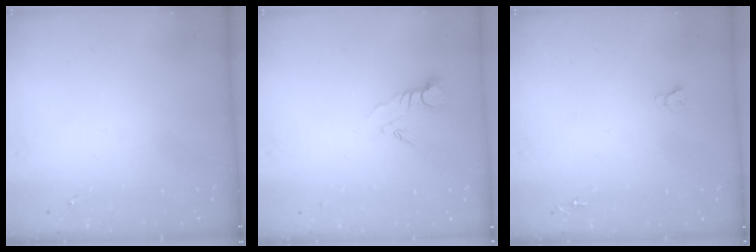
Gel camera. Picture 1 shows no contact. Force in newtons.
{"total": 3.7, "press": 3.6, "slide": 0.4}
{"total": 2.7, "press": 2.7, "slide": 0.0}